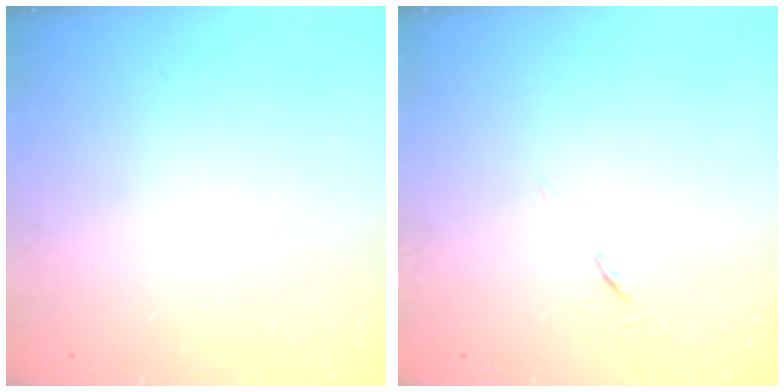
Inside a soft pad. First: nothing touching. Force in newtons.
{"total": 5.7, "press": 5.2, "slide": 2.4}